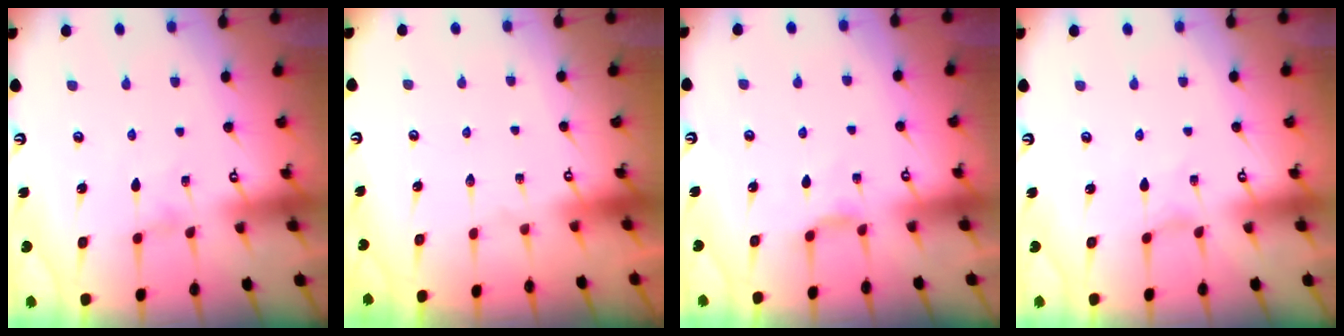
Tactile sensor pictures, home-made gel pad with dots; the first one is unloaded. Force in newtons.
{"total": 0.0}
{"total": 3.4, "press": 3.3, "slide": 0.5}
{"total": 0.0}